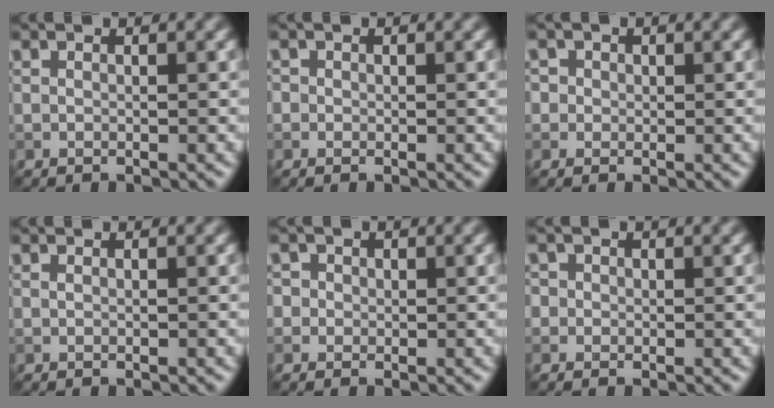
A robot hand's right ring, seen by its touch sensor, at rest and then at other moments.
{"total": 0.6, "force": [0.1, 0.6, 0.1], "torque": [0.005, -0.004, -0.003]}
{"total": 2.7, "force": [1.1, 2.3, 1.0], "torque": [-0.006, 0.010, 0.004]}
{"total": 0.0}
{"total": 2.8, "force": [1.0, 2.4, 1.0], "torque": [0.000, 0.015, -0.004]}
{"total": 1.9, "force": [0.7, 1.7, 0.7], "torque": [0.002, 0.009, -0.005]}